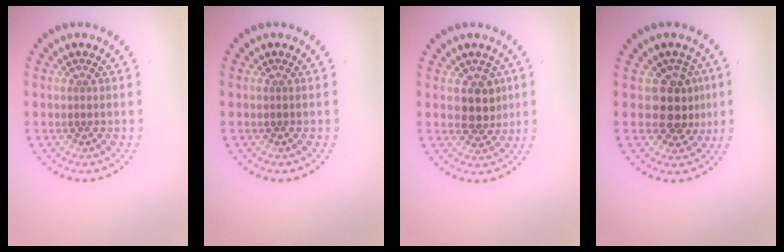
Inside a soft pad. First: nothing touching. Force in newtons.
{"total": 0.0}
{"total": 2.7, "press": 2.5, "slide": 1.2}
{"total": 3.4, "press": 2.8, "slide": 1.9}